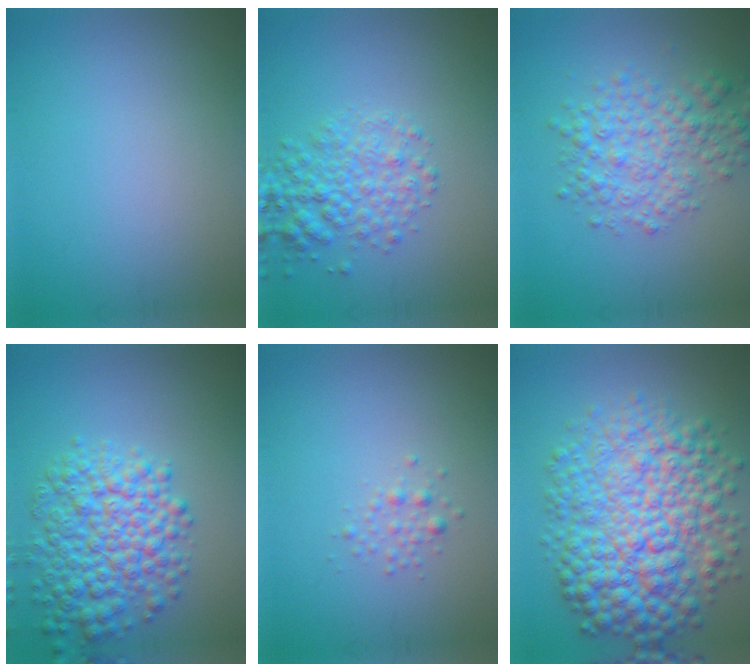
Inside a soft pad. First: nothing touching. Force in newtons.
{"total": 4.0, "press": 4.0, "slide": 0.1}
{"total": 4.7, "press": 4.7, "slide": 0.1}
{"total": 7.1, "press": 7.1, "slide": 0.2}
{"total": 1.1, "press": 1.1, "slide": 0.0}
{"total": 11.2, "press": 11.2, "slide": 0.2}